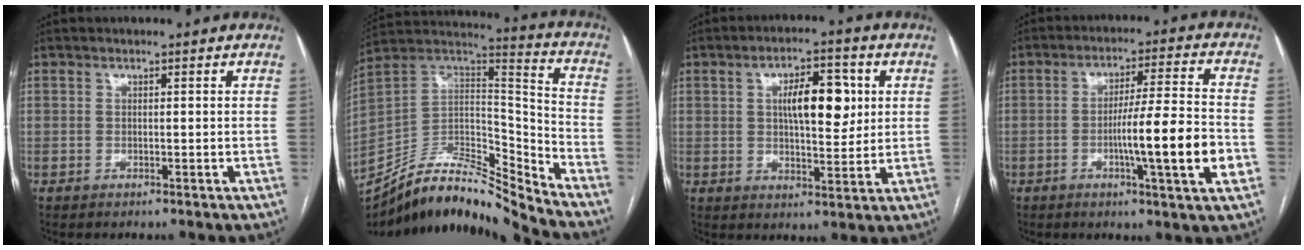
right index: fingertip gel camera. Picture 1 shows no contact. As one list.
[{"total": 18.3, "force": [-17.6, 1.2, 5.0], "torque": [-0.075, 0.059, -0.304]}, {"total": 9.1, "force": [2.2, 3.4, 8.1], "torque": [-0.129, 0.014, 0.035]}, {"total": 12.4, "force": [-3.1, -0.4, 12.0], "torque": [-0.193, -0.005, -0.055]}]